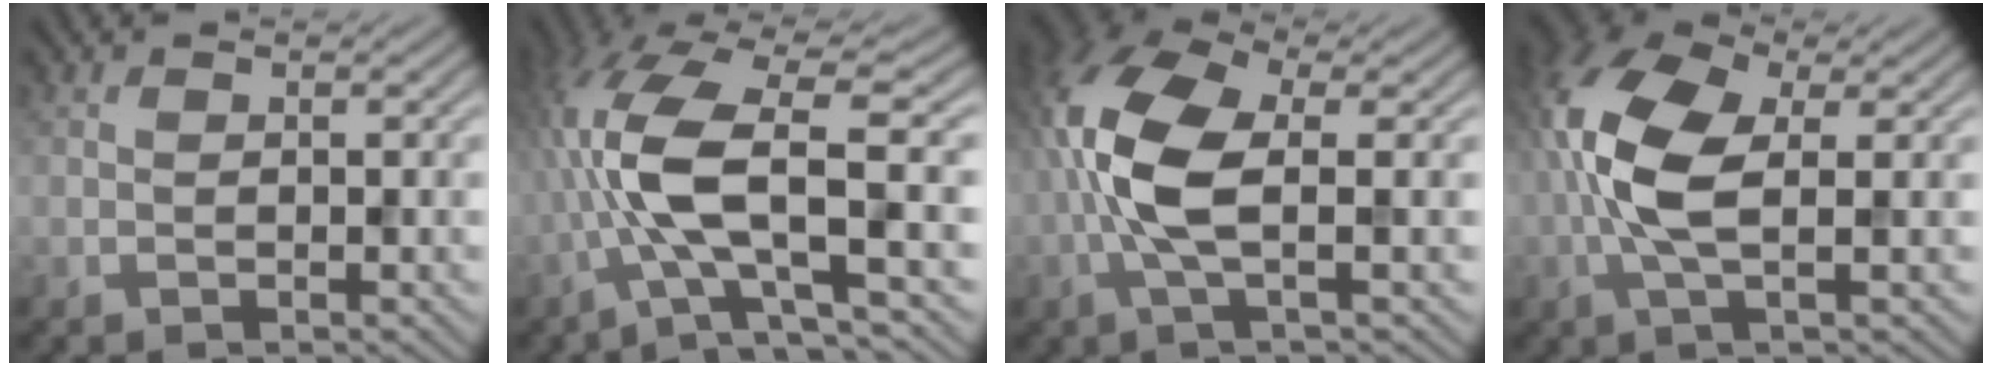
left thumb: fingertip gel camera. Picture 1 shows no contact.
{"total": 12.6, "force": [-1.2, 3.9, 11.9], "torque": [-0.264, 0.004, -0.030]}
{"total": 9.2, "force": [-0.5, 3.4, 8.5], "torque": [-0.196, 0.016, -0.020]}
{"total": 9.7, "force": [0.2, 4.3, 8.7], "torque": [-0.205, 0.016, -0.008]}